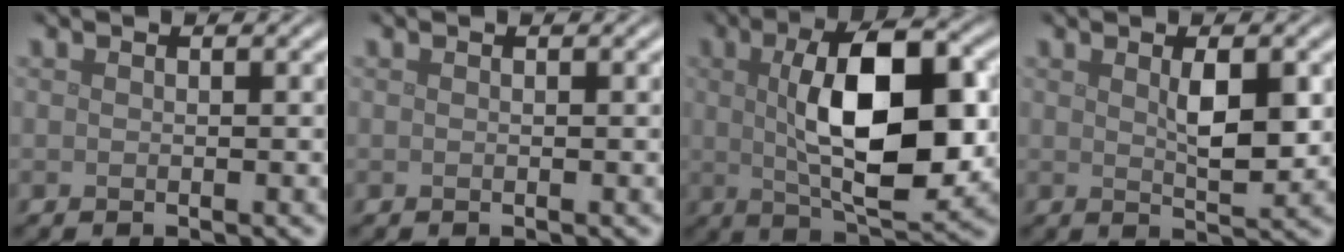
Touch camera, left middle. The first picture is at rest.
{"total": 0.0}
{"total": 10.5, "force": [1.0, 4.3, 9.5], "torque": [-0.146, 0.007, 0.018]}
{"total": 3.1, "force": [0.8, 1.0, 2.8], "torque": [-0.051, -0.005, 0.016]}